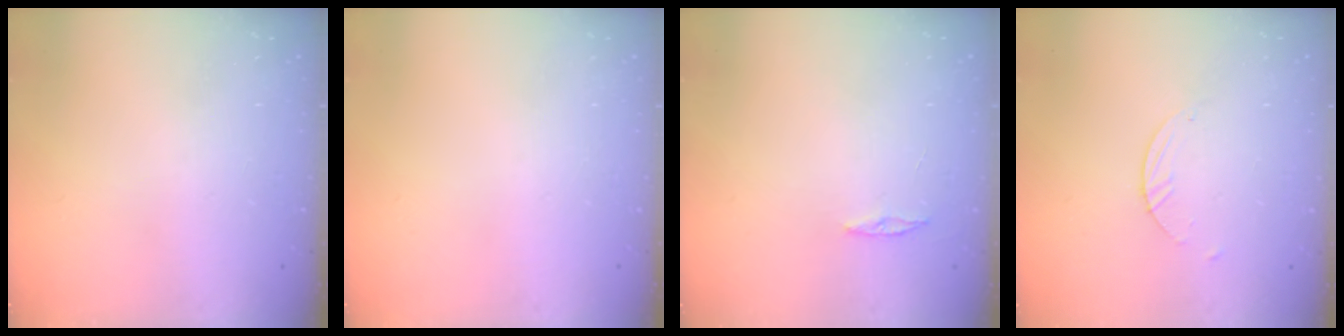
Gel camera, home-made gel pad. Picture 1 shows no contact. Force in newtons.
{"total": 0.0}
{"total": 3.0, "press": 2.9, "slide": 0.3}
{"total": 1.8, "press": 1.8, "slide": 0.1}